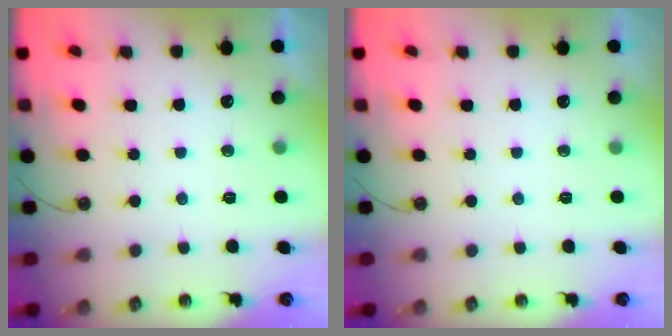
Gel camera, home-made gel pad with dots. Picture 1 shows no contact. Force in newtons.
{"total": 0.0}